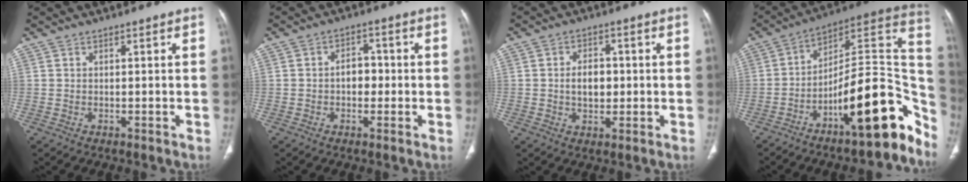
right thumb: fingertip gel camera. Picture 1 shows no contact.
{"total": 4.3, "force": [-0.6, 3.1, 2.9], "torque": [-0.024, 0.016, -0.016]}
{"total": 5.6, "force": [-0.1, 3.9, 4.1], "torque": [-0.046, 0.006, -0.001]}
{"total": 23.0, "force": [-11.3, 7.7, 18.5], "torque": [-0.180, 0.105, -0.165]}